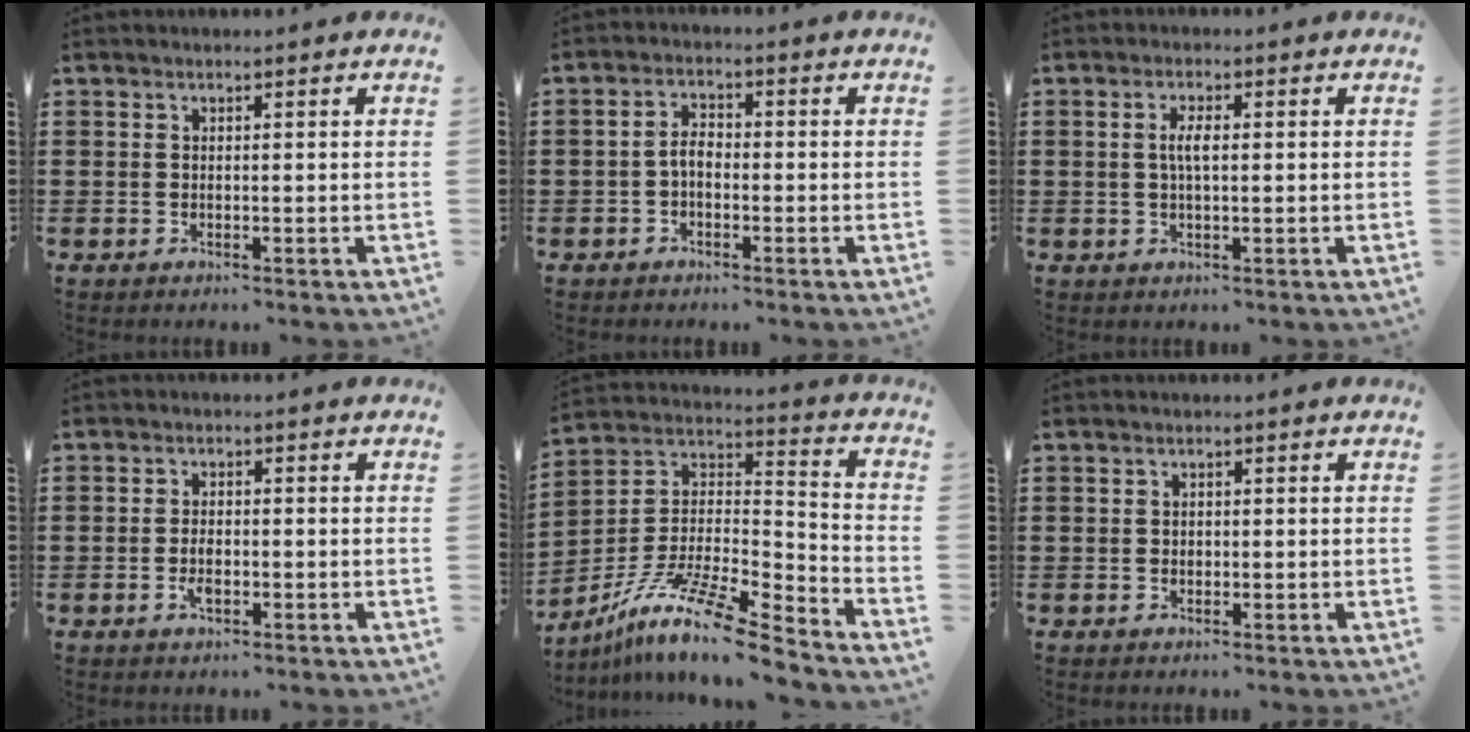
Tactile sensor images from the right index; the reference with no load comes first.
{"total": 2.7, "force": [-1.0, 1.5, 2.1], "torque": [-0.056, 0.001, -0.025]}
{"total": 2.9, "force": [0.2, 0.9, 2.8], "torque": [-0.054, 0.002, 0.001]}
{"total": 2.5, "force": [-0.8, 1.1, 2.1], "torque": [-0.047, -0.001, -0.017]}
{"total": 12.6, "force": [-10.0, 1.2, 7.6], "torque": [-0.144, 0.011, -0.194]}
{"total": 0.6, "force": [0.0, 0.6, 0.2], "torque": [-0.008, 0.003, 0.000]}